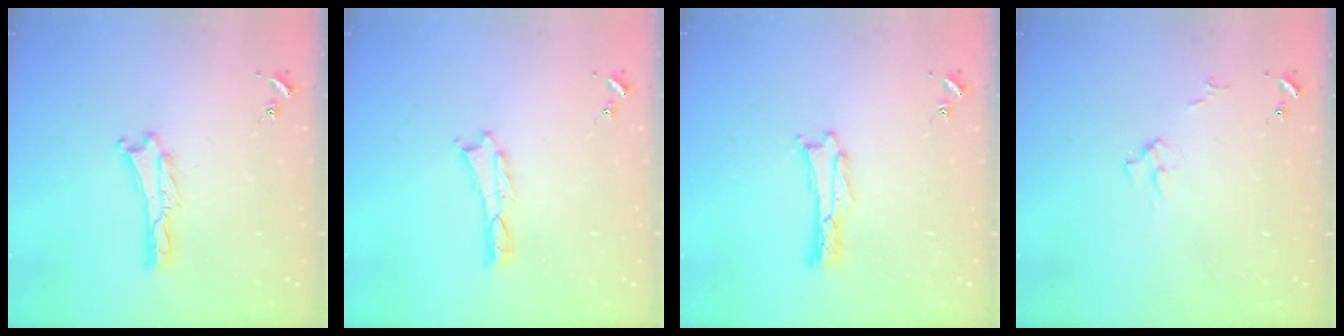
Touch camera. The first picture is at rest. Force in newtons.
{"total": 0.0}
{"total": 0.0}
{"total": 3.1, "press": 3.0, "slide": 0.4}